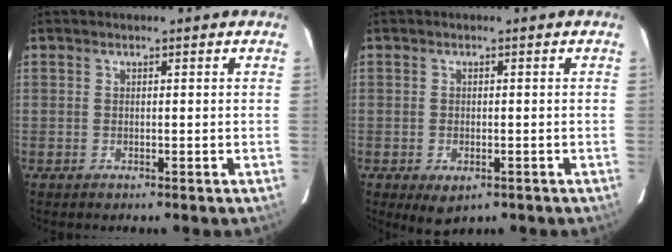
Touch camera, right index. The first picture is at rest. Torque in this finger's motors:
{"motor_torque": [0.31, -0.67, 0.20, 0.03]}